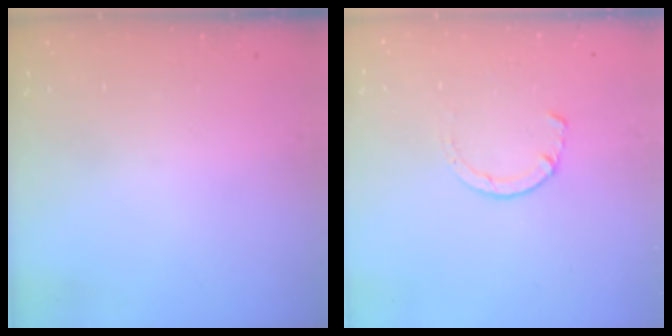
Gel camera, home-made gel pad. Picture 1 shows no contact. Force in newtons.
{"total": 1.5, "press": 1.5, "slide": 0.3}